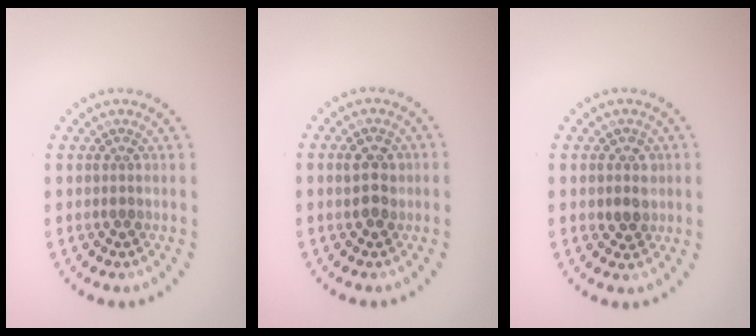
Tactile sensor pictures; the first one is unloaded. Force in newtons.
{"total": 2.4, "press": 2.4, "slide": 0.4}
{"total": 2.0, "press": 1.9, "slide": 0.6}